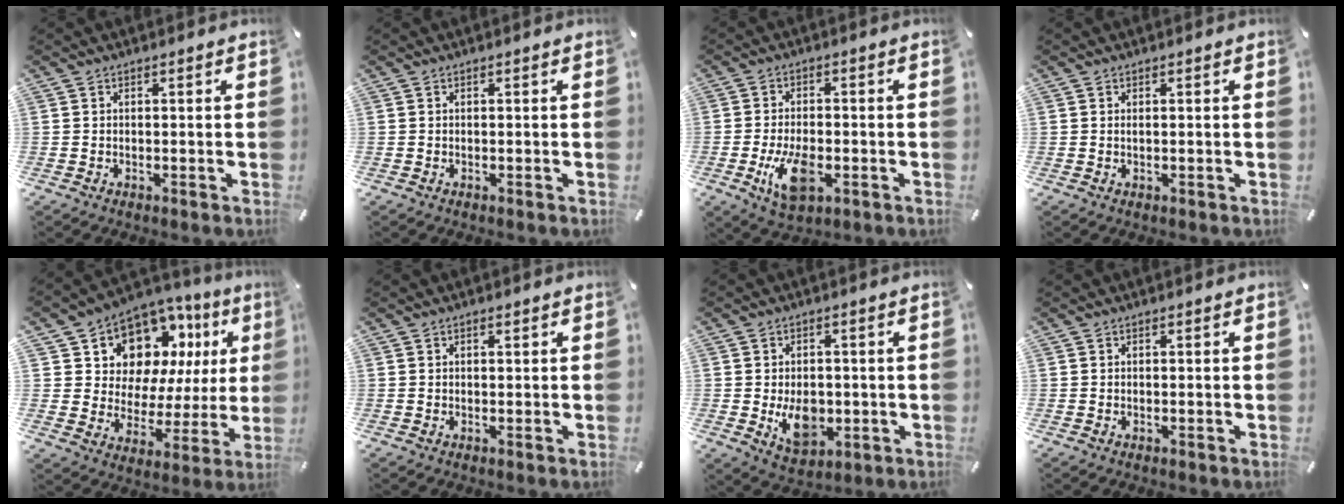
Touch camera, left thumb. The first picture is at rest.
{"total": 0.0}
{"total": 9.7, "force": [-2.9, 5.3, 7.6], "torque": [-0.148, -0.004, -0.053]}
{"total": 0.6, "force": [0.2, 0.3, 0.6], "torque": [-0.011, 0.001, 0.002]}
{"total": 12.2, "force": [8.1, 8.4, 3.6], "torque": [-0.062, -0.076, 0.147]}
{"total": 0.6, "force": [0.3, 0.4, 0.3], "torque": [-0.006, 0.002, 0.005]}
{"total": 8.6, "force": [-1.3, 6.3, 5.8], "torque": [-0.089, -0.005, -0.022]}
{"total": 0.0}